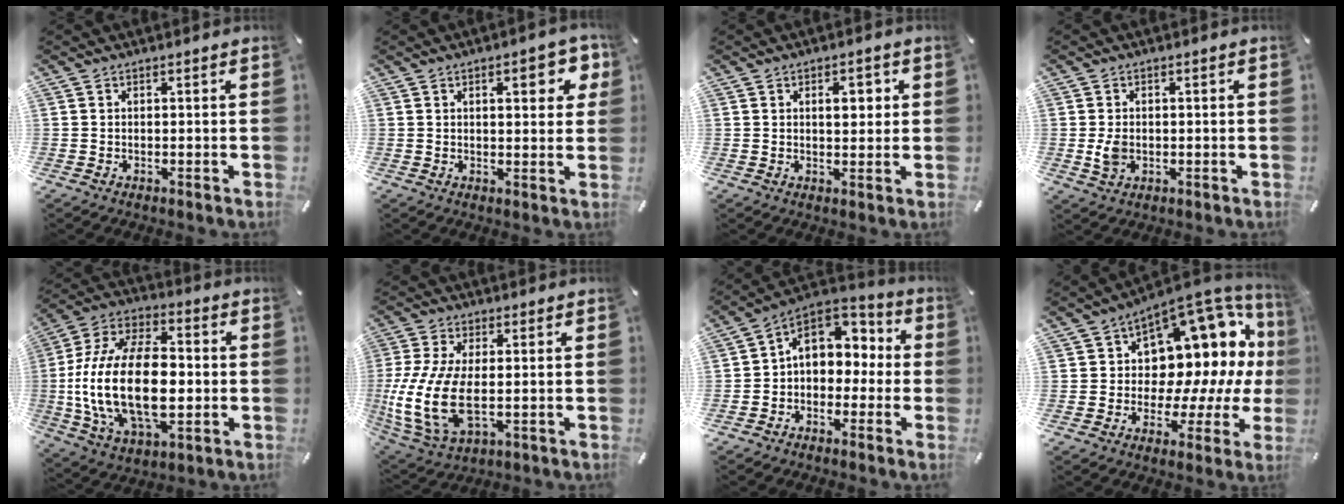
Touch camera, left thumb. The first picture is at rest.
{"total": 7.7, "force": [3.0, 3.2, 6.4], "torque": [-0.078, -0.006, 0.041]}
{"total": 4.7, "force": [1.3, 2.7, 3.7], "torque": [-0.039, -0.006, 0.008]}
{"total": 3.9, "force": [-0.4, 2.9, 2.5], "torque": [-0.052, -0.003, -0.011]}
{"total": 24.7, "force": [-2.4, 14.6, 19.8], "torque": [-0.420, -0.007, -0.040]}
{"total": 14.9, "force": [-0.6, 7.6, 12.8], "torque": [-0.288, -0.020, -0.010]}
{"total": 8.7, "force": [1.4, 7.5, 4.1], "torque": [-0.063, 0.003, 0.027]}
{"total": 15.3, "force": [6.5, 10.5, 9.0], "torque": [-0.097, -0.089, 0.109]}